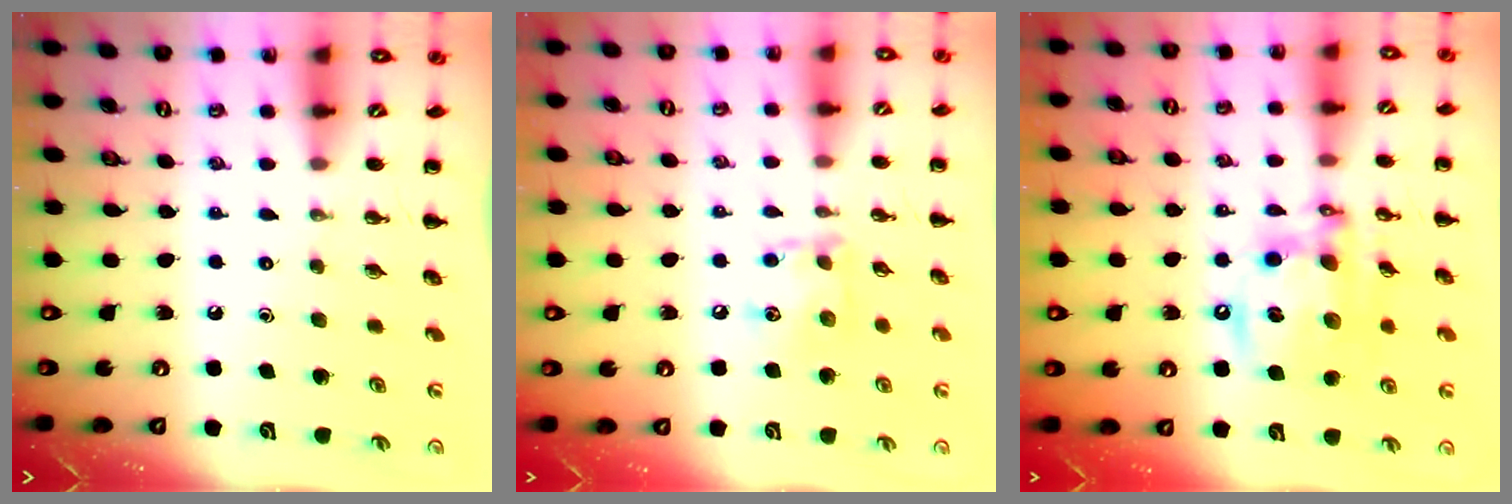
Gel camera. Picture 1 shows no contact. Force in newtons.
{"total": 9.2, "press": 9.2, "slide": 0.5}
{"total": 15.3, "press": 14.8, "slide": 3.7}